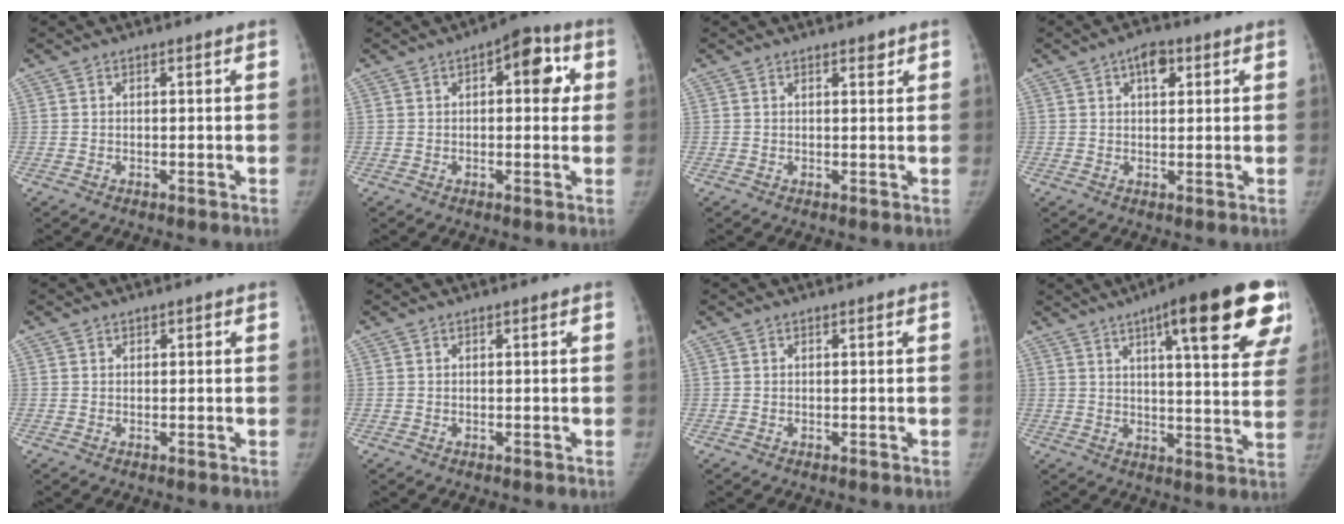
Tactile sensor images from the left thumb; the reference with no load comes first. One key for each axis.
{"total": 8.3, "fx": 2.1, "fy": 4.2, "fz": 6.9, "tx": -0.050, "ty": 0.011, "tz": 0.016}
{"total": 1.3, "fx": 0.9, "fy": 0.5, "fz": 0.7, "tx": -0.003, "ty": -0.005, "tz": 0.012}
{"total": 4.5, "fx": 2.0, "fy": 2.5, "fz": 3.2, "tx": -0.029, "ty": 0.000, "tz": 0.023}
{"total": 0.6, "fx": 0.2, "fy": 0.6, "fz": 0.0, "tx": 0.013, "ty": 0.001, "tz": -0.001}
{"total": 0.0}
{"total": 0.0}
{"total": 23.1, "fx": 12.2, "fy": 5.4, "fz": 18.8, "tx": -0.230, "ty": -0.028, "tz": 0.154}